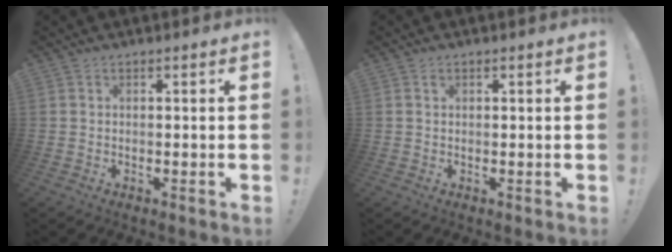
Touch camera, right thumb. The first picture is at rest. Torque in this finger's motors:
{"motor_torque": [0.00, 0.20, 0.06, -0.19, -0.01]}